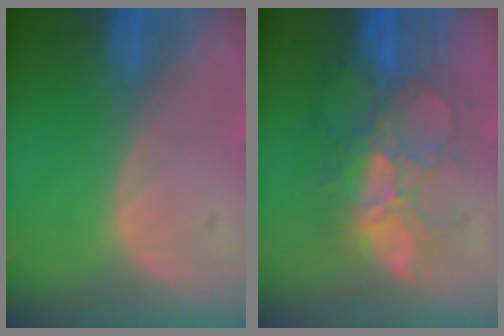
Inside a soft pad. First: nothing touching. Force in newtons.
{"total": 10.8, "press": 9.4, "slide": 5.3}